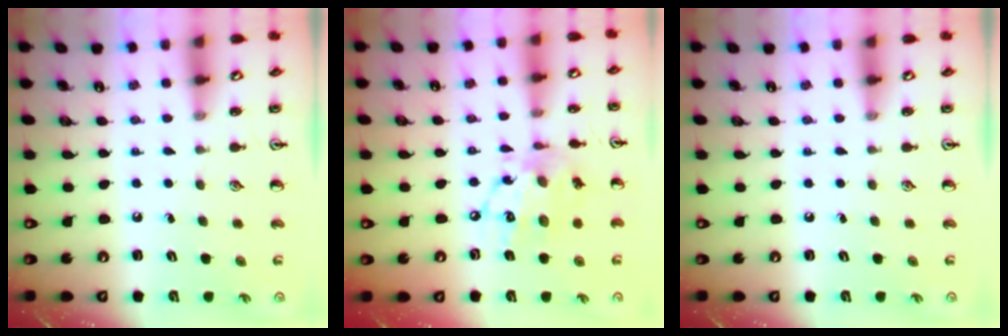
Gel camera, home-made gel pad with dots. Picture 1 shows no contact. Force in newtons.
{"total": 14.6, "press": 14.5, "slide": 1.1}
{"total": 0.0}